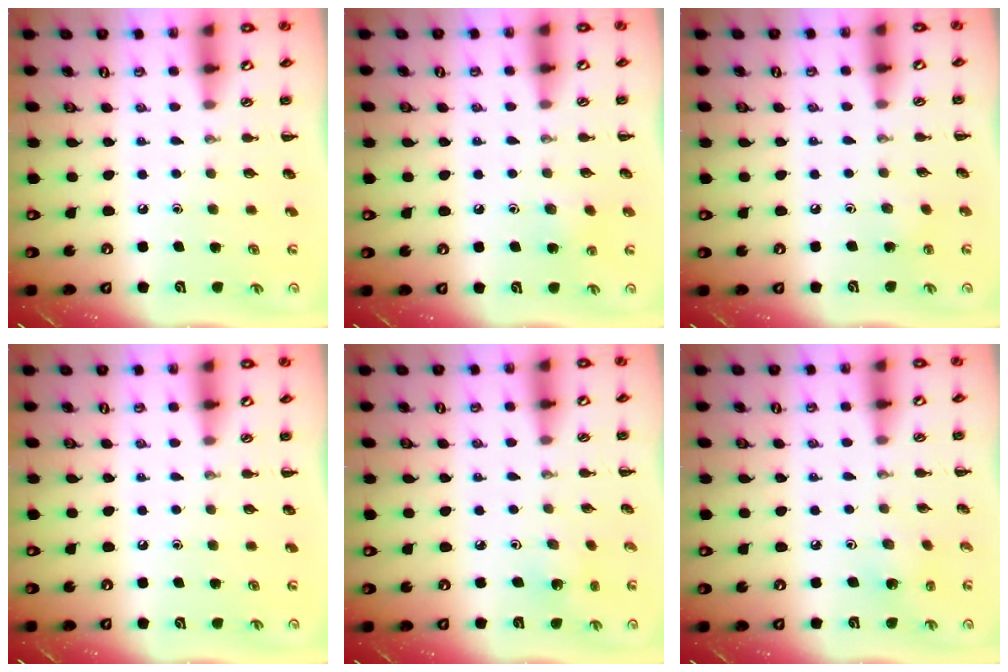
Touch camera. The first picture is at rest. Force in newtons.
{"total": 6.8, "press": 6.6, "slide": 1.7}
{"total": 3.3, "press": 3.1, "slide": 1.0}
{"total": 0.0}
{"total": 1.7, "press": 1.5, "slide": 0.7}
{"total": 2.1, "press": 2.0, "slide": 0.7}